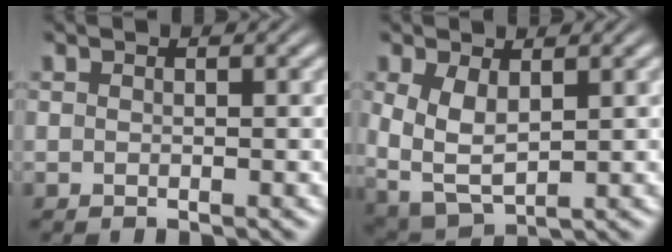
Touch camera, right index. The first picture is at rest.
{"total": 6.1, "force": [-0.2, 4.8, 3.9], "torque": [-0.109, -0.035, 0.014]}